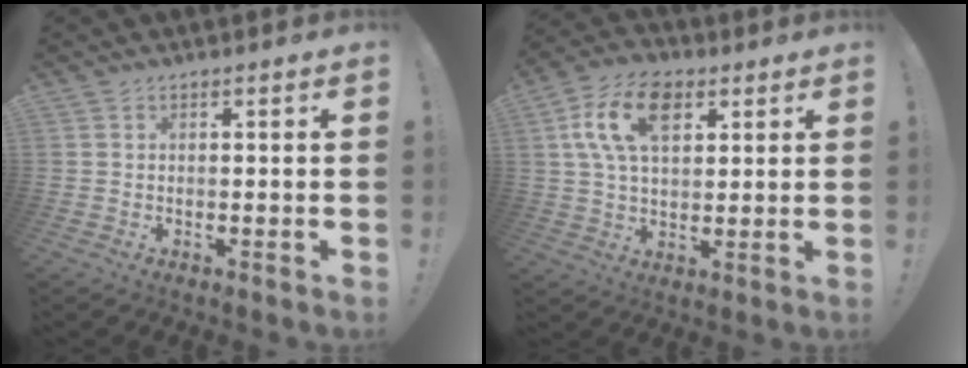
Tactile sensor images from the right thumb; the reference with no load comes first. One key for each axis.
{"total": 14.7, "fx": 5.6, "fy": 9.1, "fz": 10.1, "tx": -0.173, "ty": -0.002, "tz": 0.106}